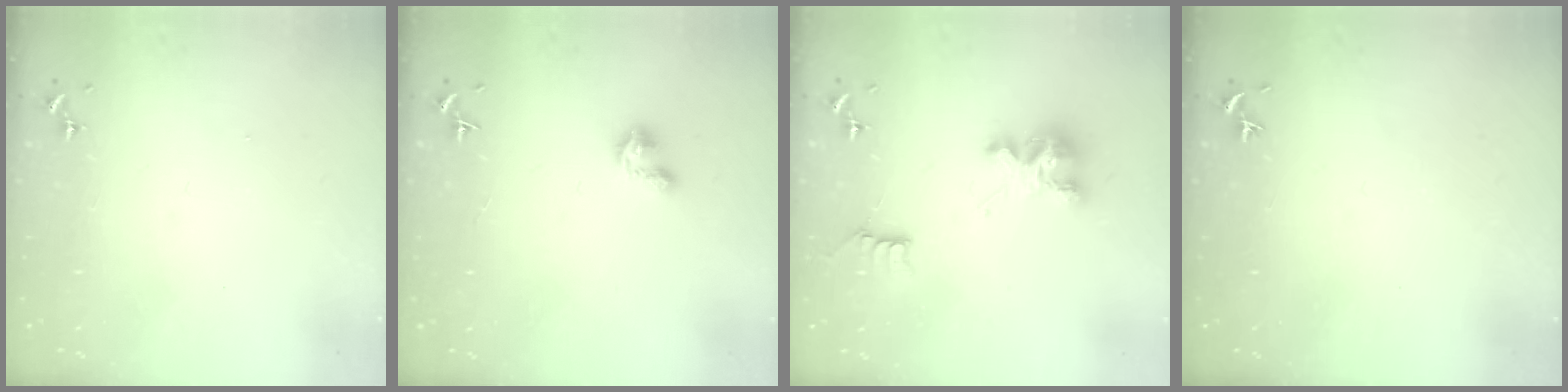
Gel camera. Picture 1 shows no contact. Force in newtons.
{"total": 3.4, "press": 3.4, "slide": 0.3}
{"total": 8.4, "press": 8.4, "slide": 0.5}
{"total": 0.0}